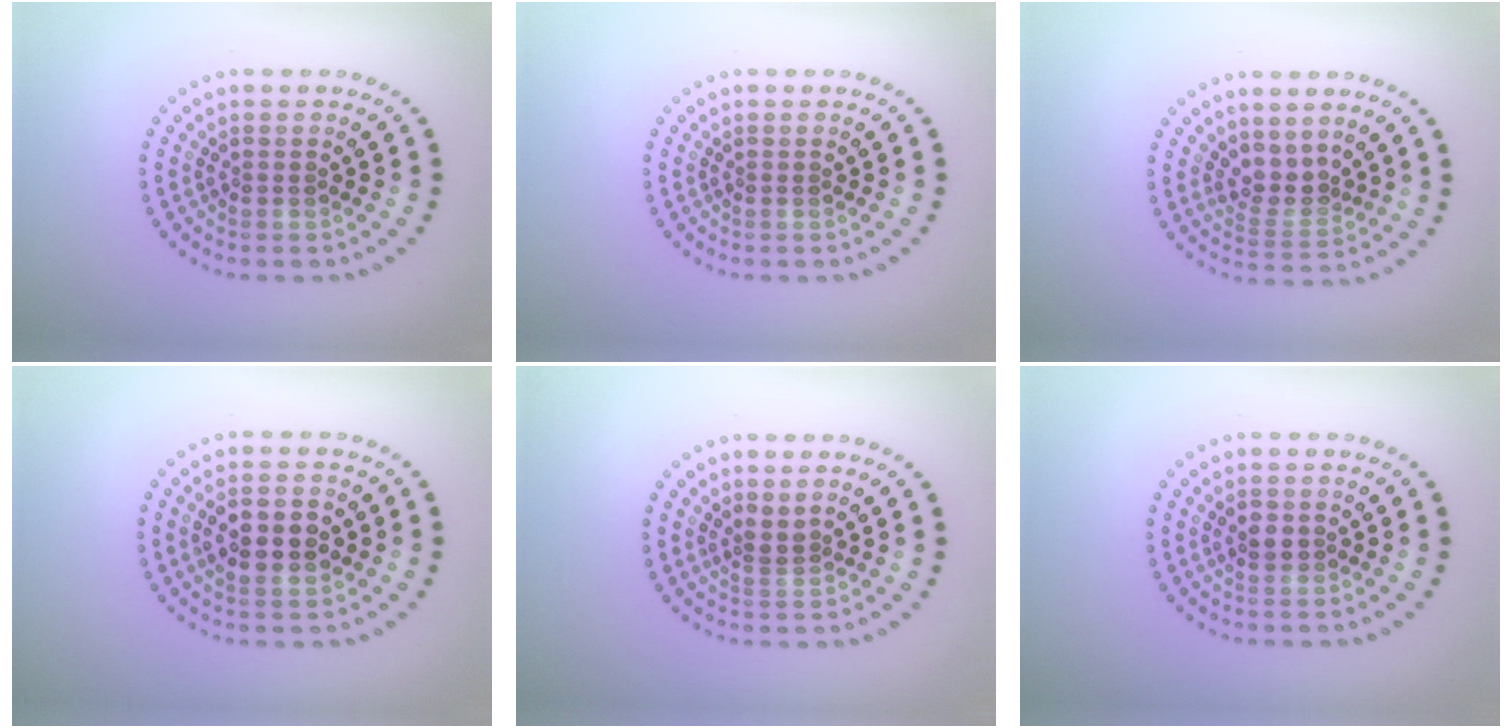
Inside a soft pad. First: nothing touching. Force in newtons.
{"total": 0.0}
{"total": 2.7, "press": 2.1, "slide": 1.7}
{"total": 4.3, "press": 4.3, "slide": 0.1}
{"total": 1.2, "press": 0.7, "slide": 0.9}
{"total": 1.5, "press": 1.5, "slide": 0.3}